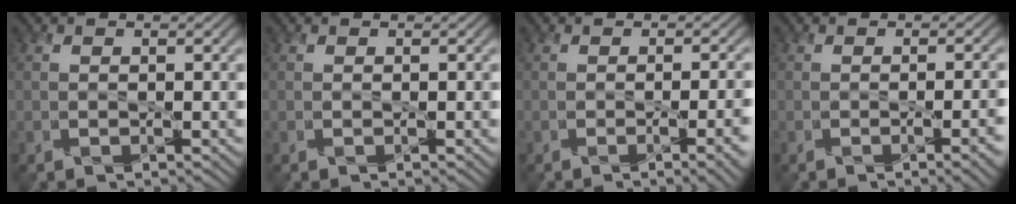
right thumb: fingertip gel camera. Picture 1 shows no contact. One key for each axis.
{"total": 0.0}
{"total": 4.1, "fx": -1.4, "fy": 0.9, "fz": 3.7, "tx": -0.049, "ty": -0.009, "tz": -0.014}
{"total": 3.4, "fx": -1.2, "fy": 0.8, "fz": 3.1, "tx": -0.042, "ty": -0.008, "tz": -0.013}